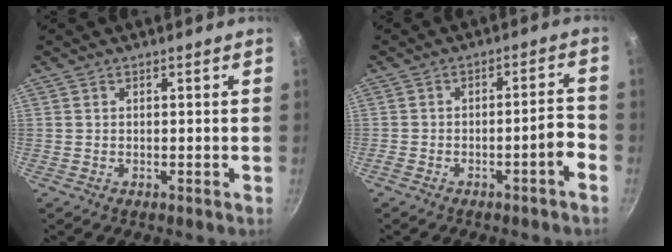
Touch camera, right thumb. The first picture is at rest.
{"total": 4.5, "force": [-2.6, 0.5, 3.7], "torque": [-0.064, 0.033, -0.030]}